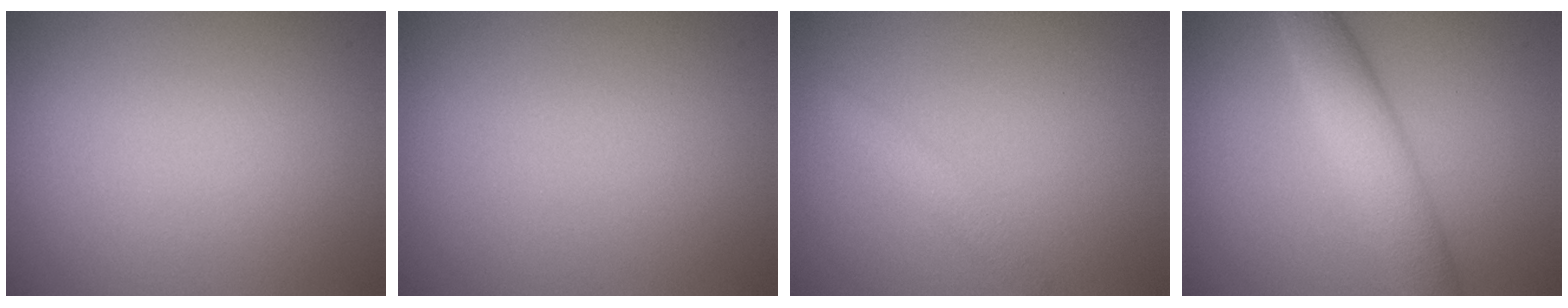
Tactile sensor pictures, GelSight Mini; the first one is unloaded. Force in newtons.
{"total": 0.0}
{"total": 1.3, "press": 1.3, "slide": 0.0}
{"total": 4.8, "press": 4.8, "slide": 0.3}